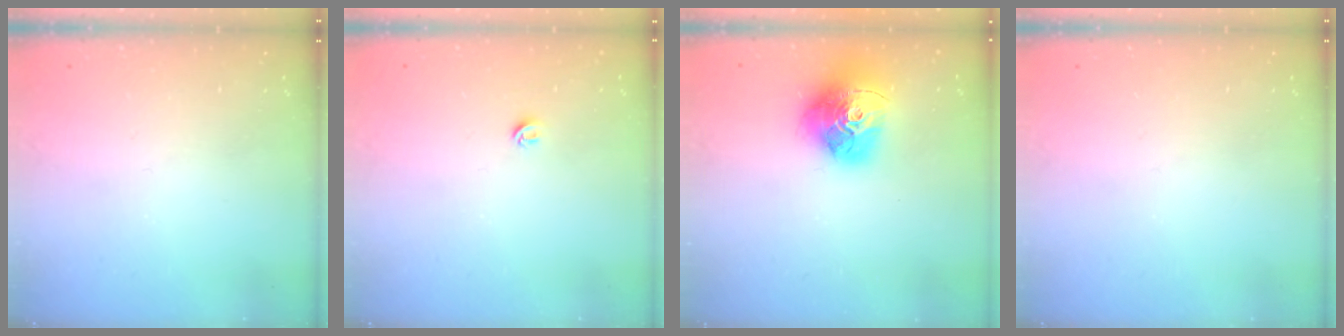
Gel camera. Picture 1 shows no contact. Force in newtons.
{"total": 3.9, "press": 3.8, "slide": 0.3}
{"total": 18.4, "press": 18.3, "slide": 2.0}
{"total": 0.0}